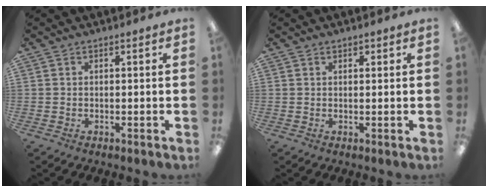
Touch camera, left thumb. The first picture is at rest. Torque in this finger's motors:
{"motor_torque": [0.13, -0.21, -0.21, -0.18, -0.01]}